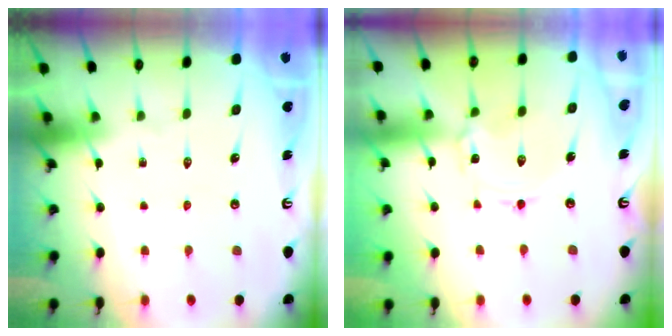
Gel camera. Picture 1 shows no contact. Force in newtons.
{"total": 1.9, "press": 1.9, "slide": 0.2}